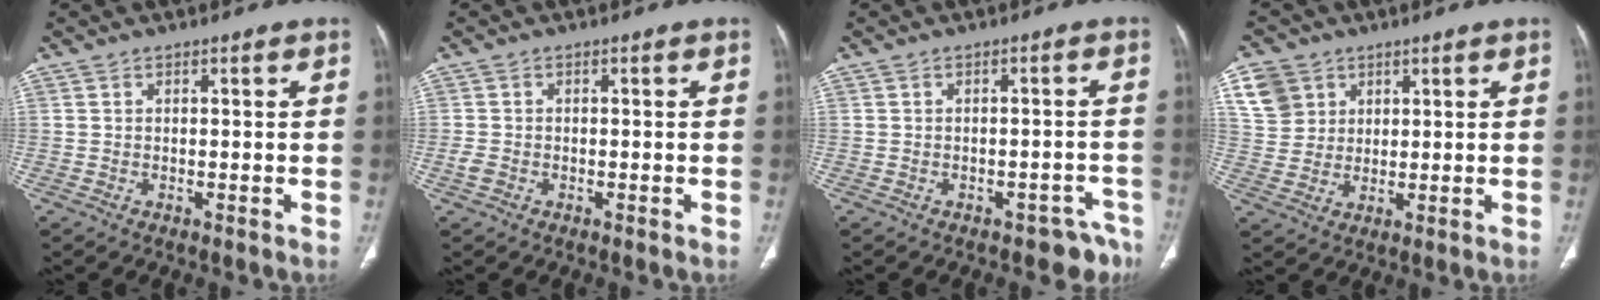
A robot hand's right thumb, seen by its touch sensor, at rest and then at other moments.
{"total": 1.7, "force": [-0.8, 1.1, 1.1], "torque": [-0.023, 0.000, -0.017]}
{"total": 5.8, "force": [-4.4, 3.2, 1.9], "torque": [0.002, 0.034, -0.053]}
{"total": 7.8, "force": [3.6, 6.5, 2.3], "torque": [-0.018, -0.005, 0.074]}